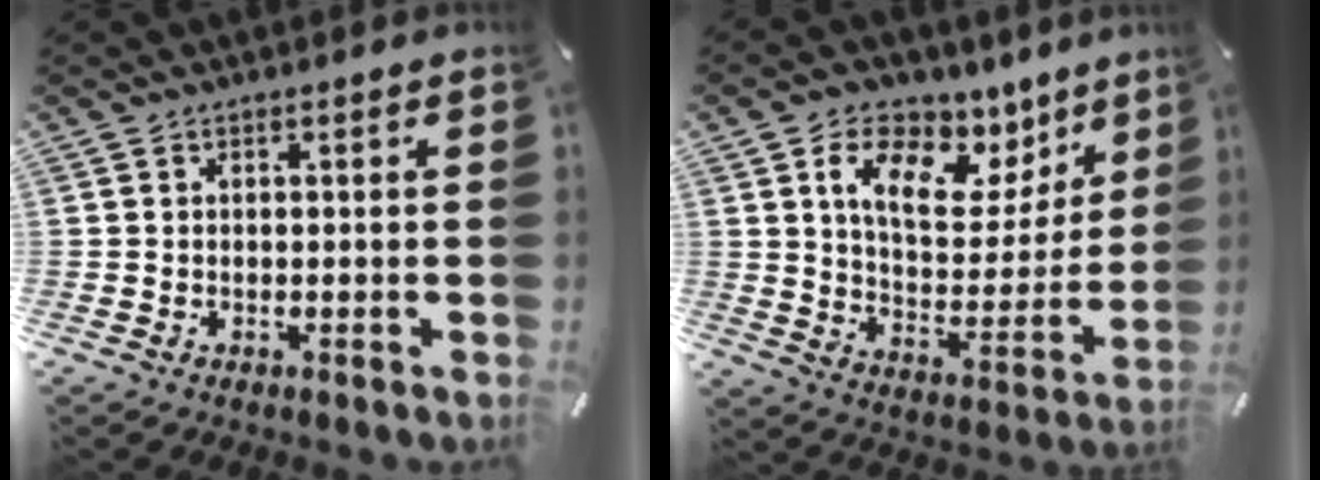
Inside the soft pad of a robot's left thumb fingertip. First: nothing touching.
{"total": 14.5, "force": [8.6, 8.5, 8.1], "torque": [-0.126, -0.059, 0.147]}